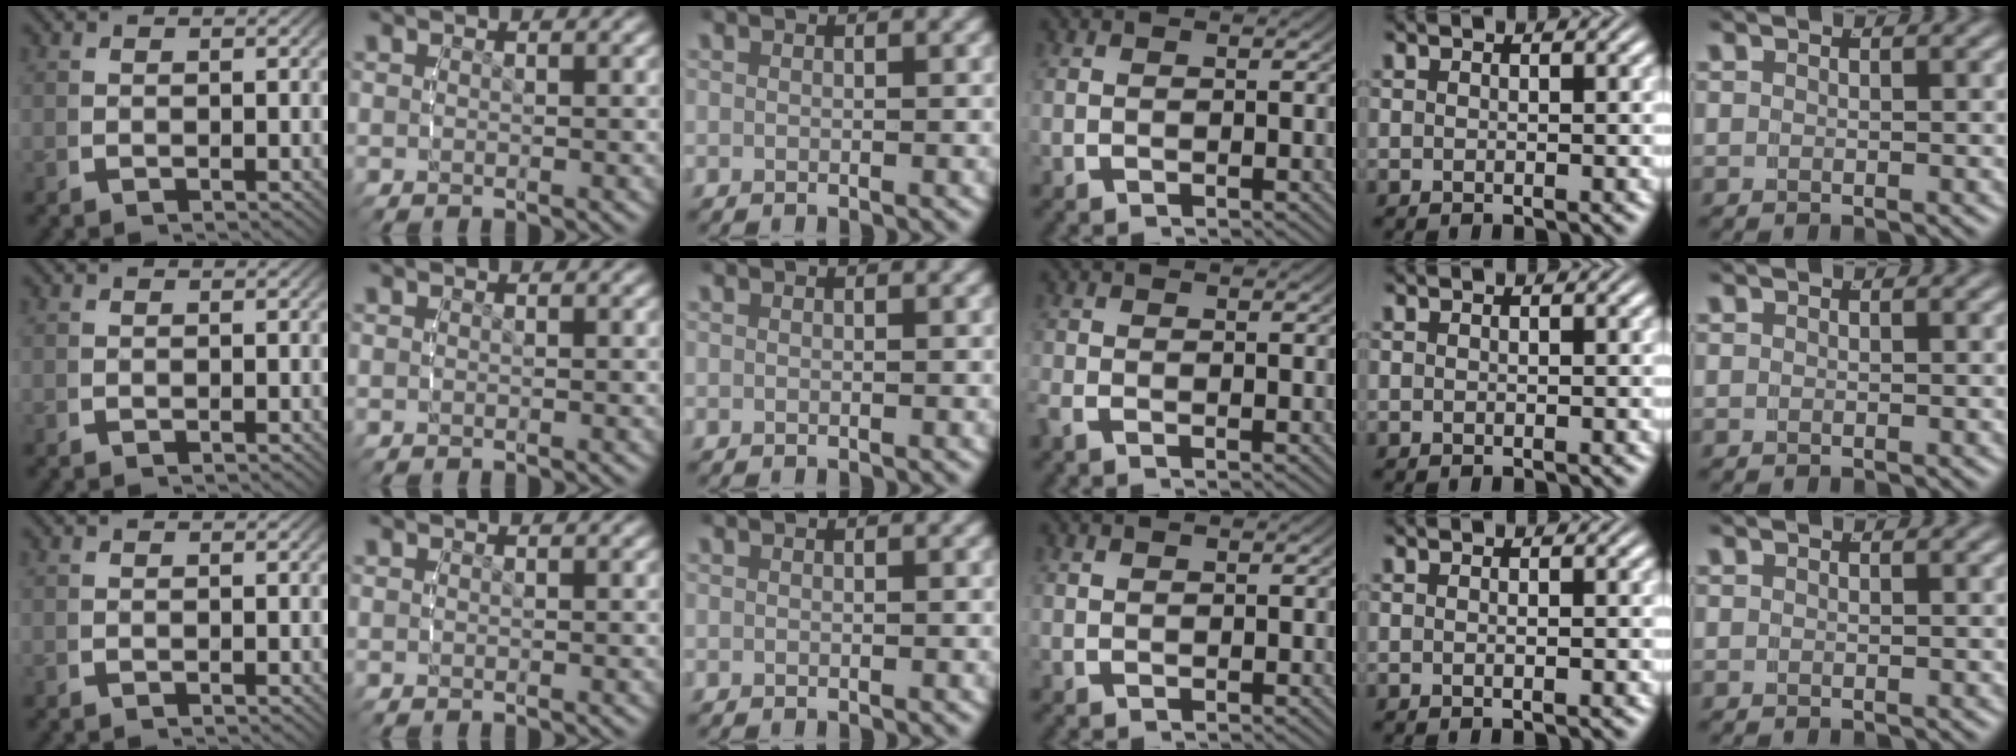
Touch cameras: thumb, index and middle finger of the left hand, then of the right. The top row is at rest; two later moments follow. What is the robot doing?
{"motion": "lift_and_place", "object": "bottle cap"}